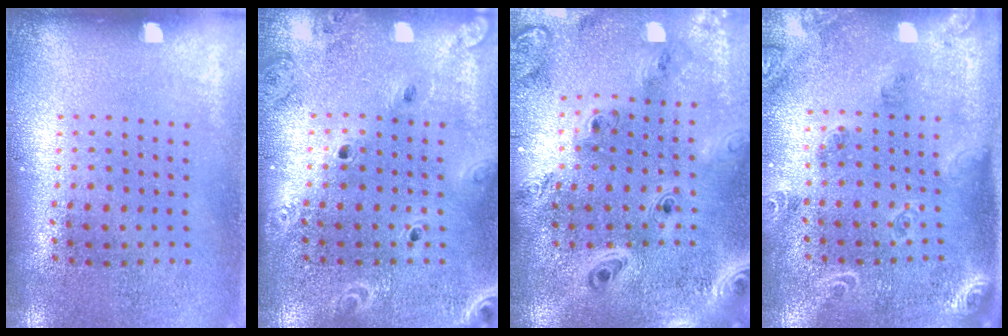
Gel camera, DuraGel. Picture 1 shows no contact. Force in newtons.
{"total": 2.0, "press": 1.9, "slide": 0.7}
{"total": 3.6, "press": 2.8, "slide": 2.3}
{"total": 1.8, "press": 1.8, "slide": 0.4}